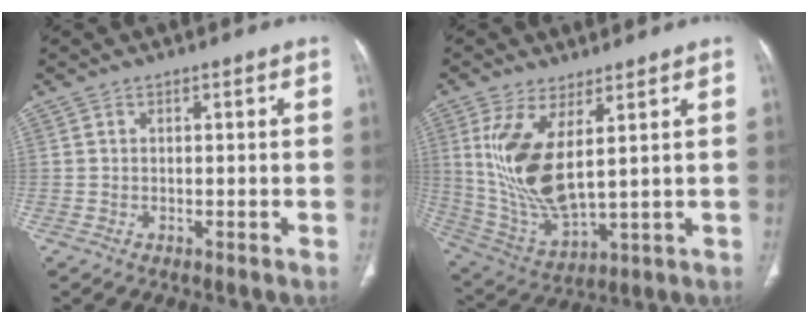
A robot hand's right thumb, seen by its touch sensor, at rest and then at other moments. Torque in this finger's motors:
{"motor_torque": [-0.41, 0.83, 0.50, 0.49, 0.17]}